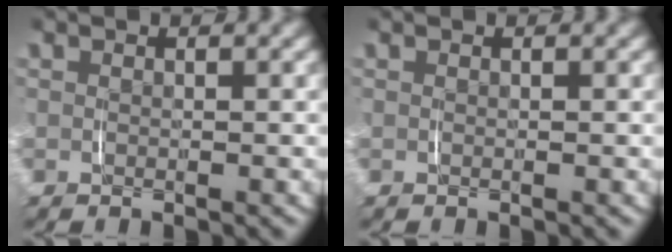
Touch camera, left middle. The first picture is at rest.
{"total": 0.0}